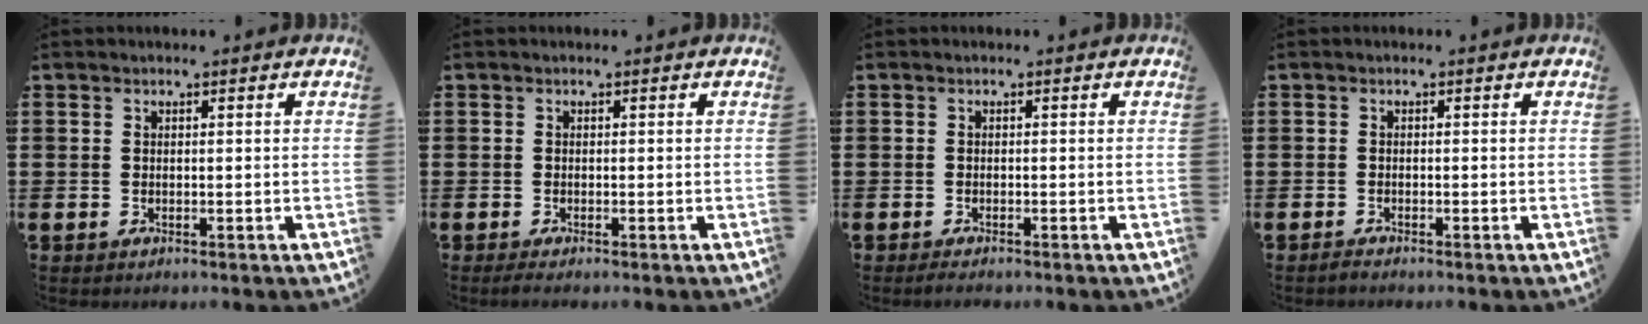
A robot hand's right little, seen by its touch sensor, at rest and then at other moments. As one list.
[{"total": 0.6, "force": [-0.3, 0.1, 0.6], "torque": [-0.008, -0.002, -0.006]}, {"total": 0.7, "force": [-0.5, 0.1, 0.4], "torque": [-0.009, -0.002, -0.011]}, {"total": 0.6, "force": [-0.5, 0.0, 0.2], "torque": [-0.006, -0.003, -0.010]}]